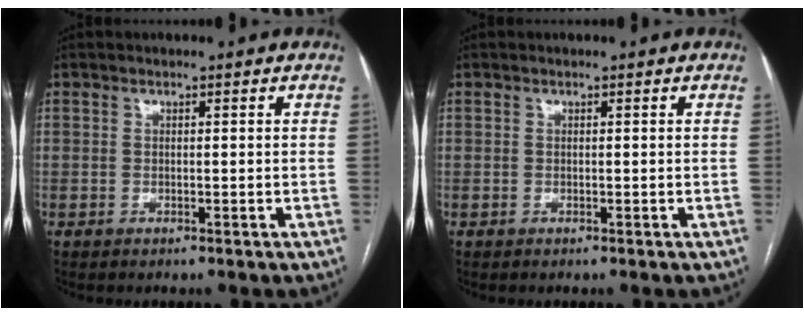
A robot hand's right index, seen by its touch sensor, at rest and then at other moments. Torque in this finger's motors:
{"motor_torque": [0.00, 0.00, 0.00, 0.00]}